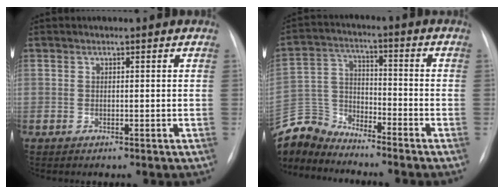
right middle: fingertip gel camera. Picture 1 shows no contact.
{"total": 8.8, "force": [-8.8, 1.1, -0.1], "torque": [-0.009, 0.013, -0.176]}